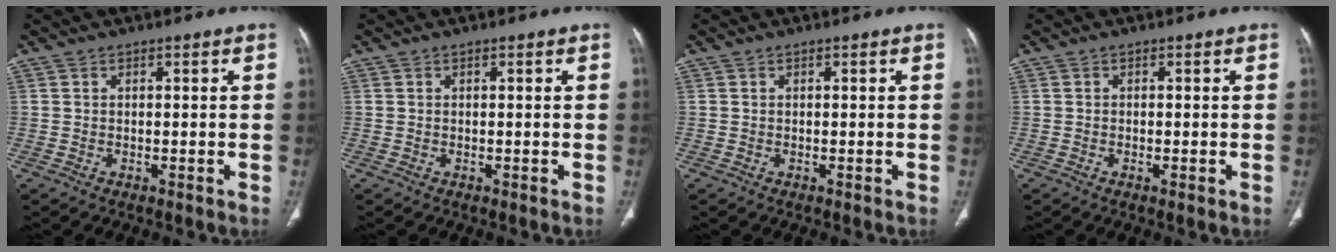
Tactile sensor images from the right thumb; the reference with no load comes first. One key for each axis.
{"total": 0.0}
{"total": 0.0}
{"total": 1.0, "fx": -0.3, "fy": 0.1, "fz": 0.9, "tx": -0.019, "ty": -0.003, "tz": -0.004}